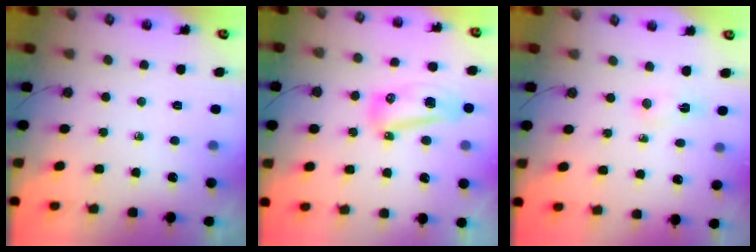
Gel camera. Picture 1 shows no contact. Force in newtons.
{"total": 19.4, "press": 12.1, "slide": 15.2}
{"total": 12.2, "press": 3.1, "slide": 11.8}